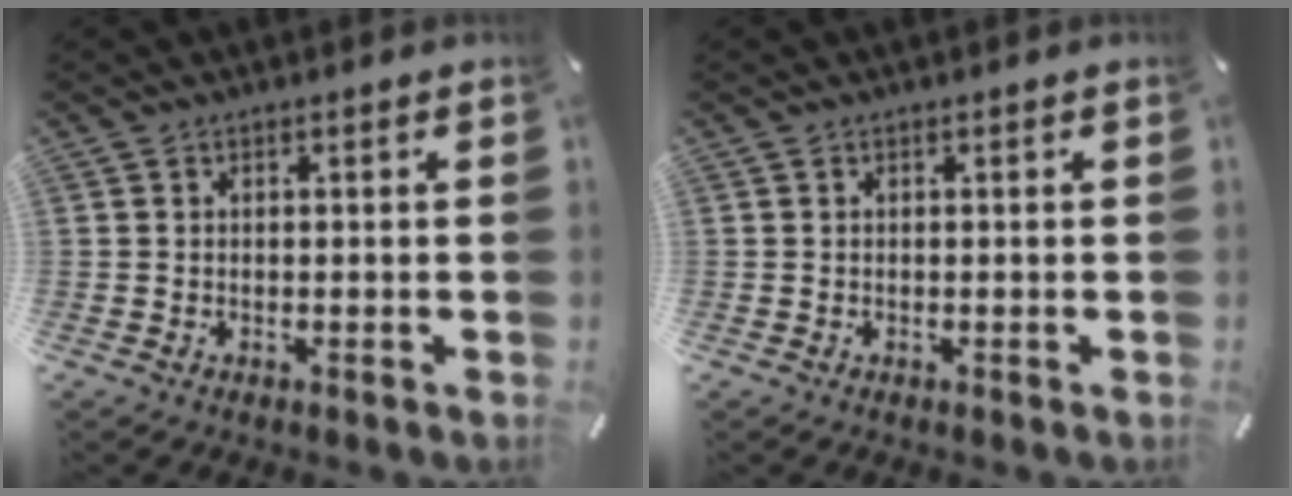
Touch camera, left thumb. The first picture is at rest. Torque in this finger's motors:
{"motor_torque": [0.00, 0.00, 0.00, 0.03, 0.00]}